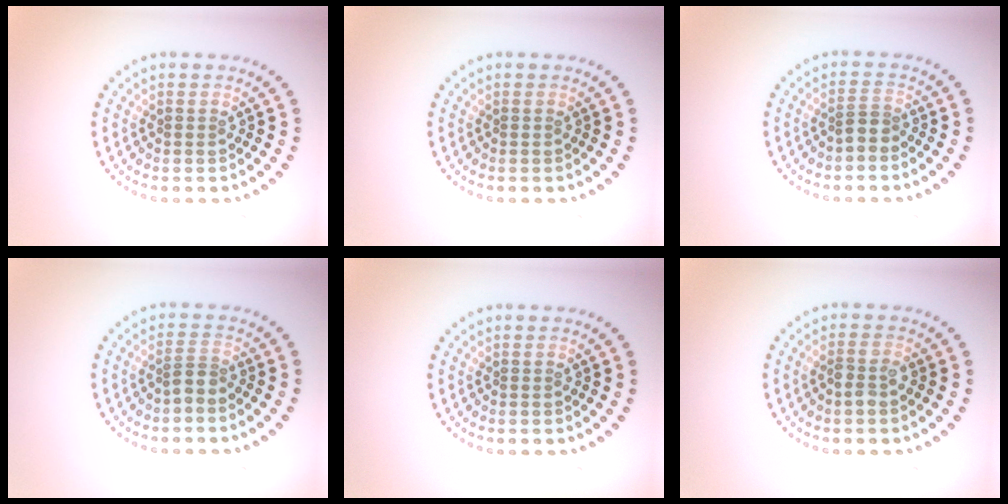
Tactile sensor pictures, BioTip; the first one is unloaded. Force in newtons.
{"total": 0.0}
{"total": 1.5, "press": 1.0, "slide": 1.1}
{"total": 1.5, "press": 1.0, "slide": 1.1}
{"total": 0.0}
{"total": 1.7, "press": 1.7, "slide": 0.4}